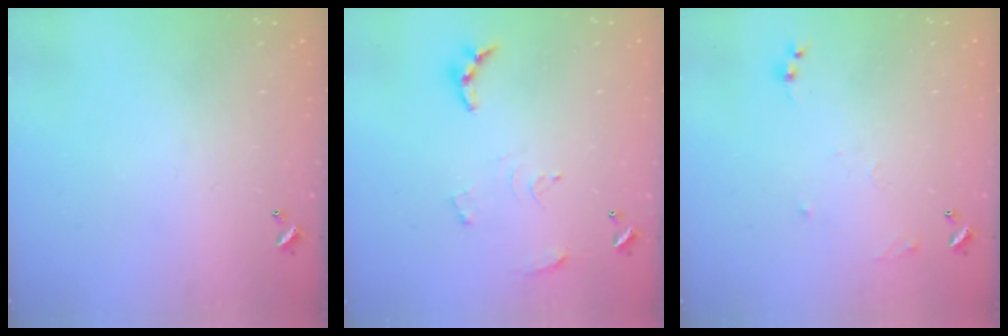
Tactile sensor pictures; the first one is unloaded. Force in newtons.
{"total": 7.6, "press": 7.6, "slide": 0.4}
{"total": 6.9, "press": 6.9, "slide": 0.7}